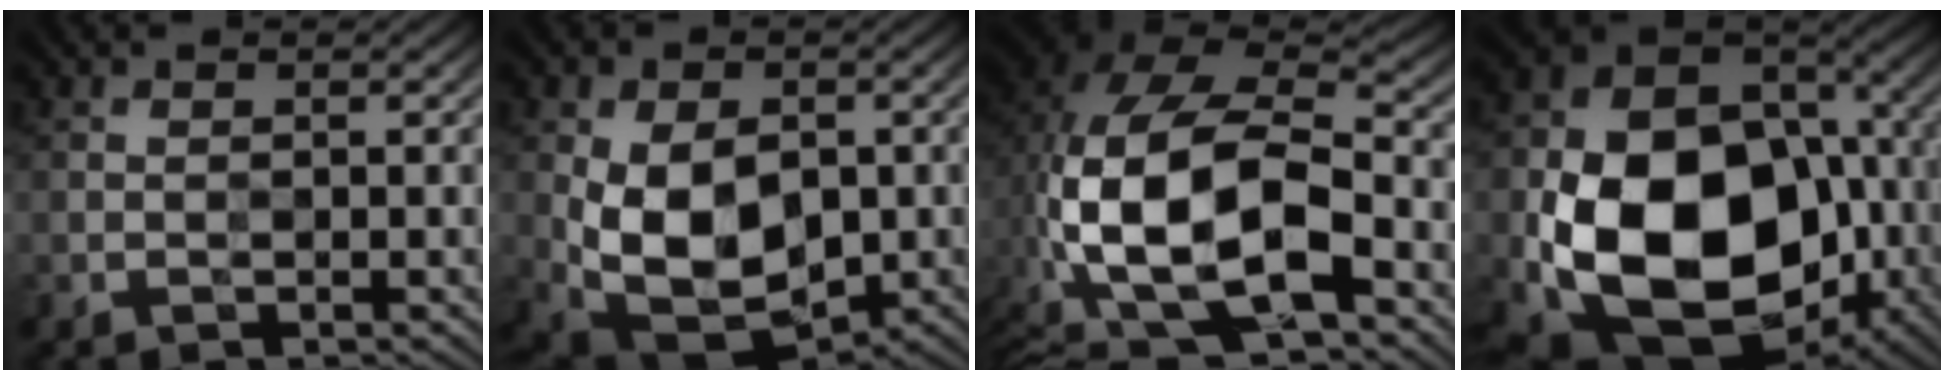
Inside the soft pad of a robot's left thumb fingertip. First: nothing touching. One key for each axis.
{"total": 12.8, "fx": -1.7, "fy": 8.3, "fz": 9.5, "tx": -0.193, "ty": -0.031, "tz": -0.021}
{"total": 16.3, "fx": -3.4, "fy": 9.5, "fz": 12.9, "tx": -0.261, "ty": -0.024, "tz": -0.053}
{"total": 20.3, "fx": -3.8, "fy": 14.8, "fz": 13.3, "tx": -0.288, "ty": -0.059, "tz": -0.038}